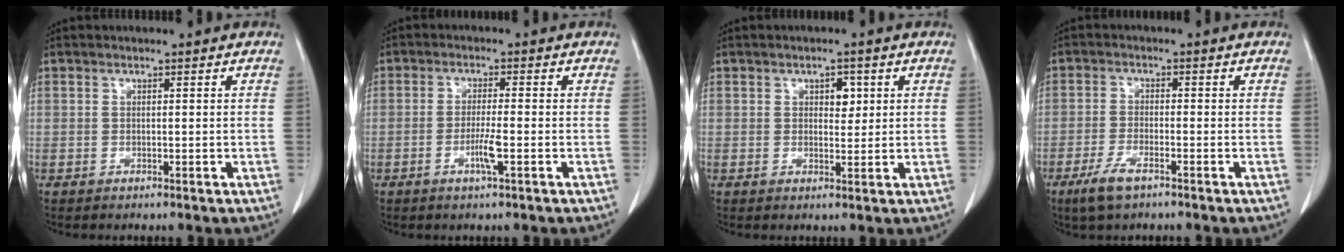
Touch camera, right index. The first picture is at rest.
{"total": 3.5, "force": [-1.3, -0.1, 3.3], "torque": [-0.063, -0.004, -0.024]}
{"total": 2.7, "force": [0.9, 1.6, 1.9], "torque": [-0.024, 0.001, 0.013]}
{"total": 4.6, "force": [-3.0, 1.0, 3.4], "torque": [-0.080, -0.008, -0.052]}